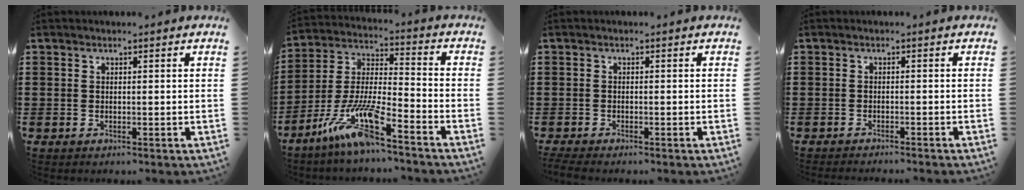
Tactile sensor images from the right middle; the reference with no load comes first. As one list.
[{"total": 11.4, "force": [-8.6, 0.9, 7.4], "torque": [-0.166, -0.006, -0.174]}, {"total": 1.0, "force": [-0.9, 0.1, 0.3], "torque": [-0.007, -0.003, -0.018]}, {"total": 1.0, "force": [-1.0, -0.1, 0.1], "torque": [-0.003, 0.000, -0.020]}]